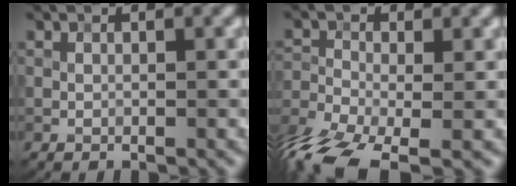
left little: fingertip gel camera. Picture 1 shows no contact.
{"total": 9.1, "force": [-6.4, 3.6, 5.5], "torque": [-0.128, -0.039, -0.126]}